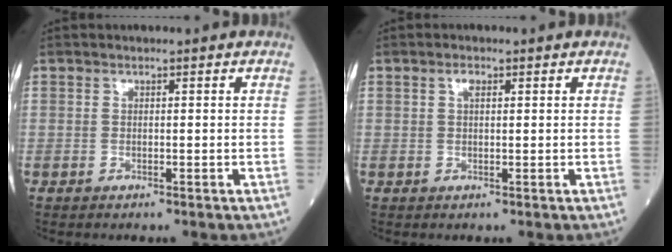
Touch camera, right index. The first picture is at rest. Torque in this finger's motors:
{"motor_torque": [0.22, 0.04, -0.03, 0.02]}